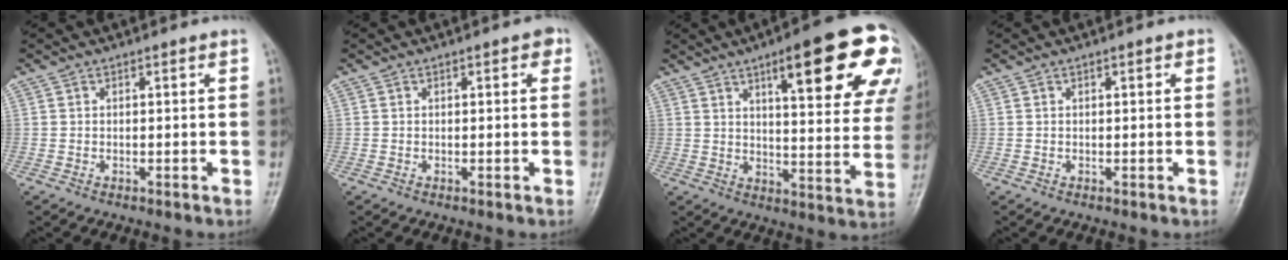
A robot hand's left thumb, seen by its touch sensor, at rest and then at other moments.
{"total": 1.8, "force": [0.7, 0.9, 1.5], "torque": [-0.011, 0.002, 0.005]}
{"total": 23.7, "force": [11.3, 6.3, 19.9], "torque": [-0.232, -0.027, 0.151]}
{"total": 0.8, "force": [0.3, 0.4, 0.7], "torque": [-0.007, 0.002, 0.003]}